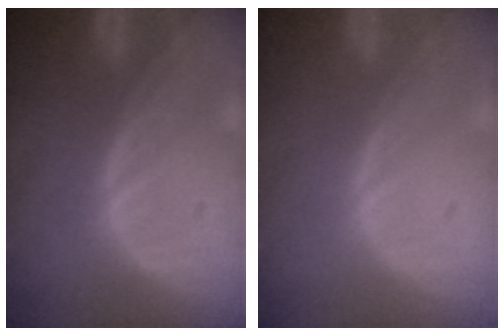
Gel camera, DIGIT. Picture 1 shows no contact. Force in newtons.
{"total": 0.0}